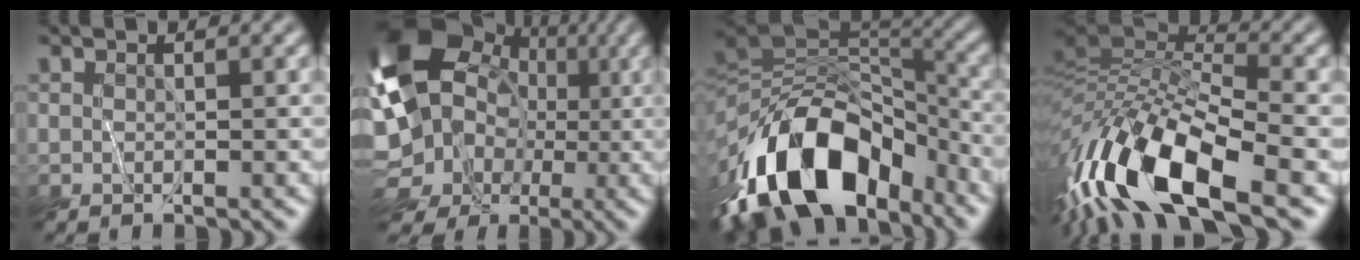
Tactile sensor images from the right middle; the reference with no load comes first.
{"total": 14.6, "force": [-1.4, 12.4, 7.6], "torque": [-0.152, 0.015, -0.050]}
{"total": 14.1, "force": [-8.0, 7.9, 8.5], "torque": [-0.163, 0.014, -0.137]}
{"total": 12.9, "force": [-6.3, 4.6, 10.3], "torque": [-0.197, 0.010, -0.123]}